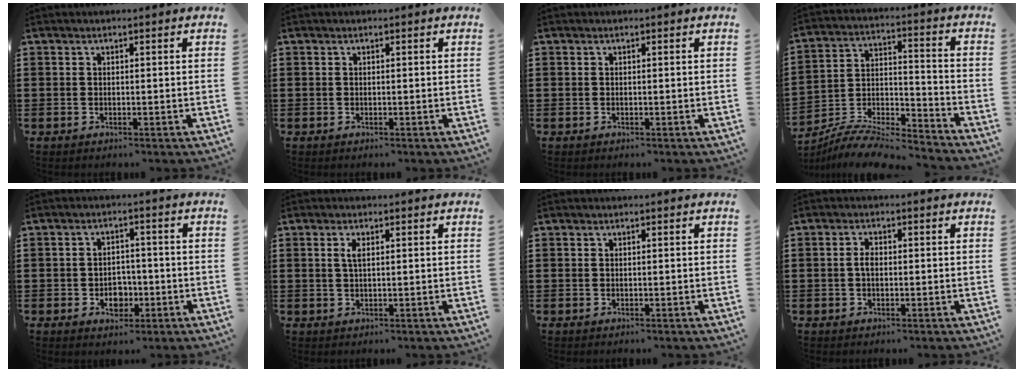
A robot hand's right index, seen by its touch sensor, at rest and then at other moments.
{"total": 0.0}
{"total": 0.0}
{"total": 8.5, "force": [-8.1, 1.2, 2.3], "torque": [-0.038, 0.012, -0.161]}
{"total": 3.6, "force": [-1.3, 2.7, 1.9], "torque": [-0.024, -0.004, -0.029]}
{"total": 1.9, "force": [0.5, 0.7, 1.7], "torque": [-0.036, 0.004, 0.008]}
{"total": 0.0}
{"total": 2.0, "force": [-0.2, 1.0, 1.7], "torque": [-0.041, 0.000, -0.006]}